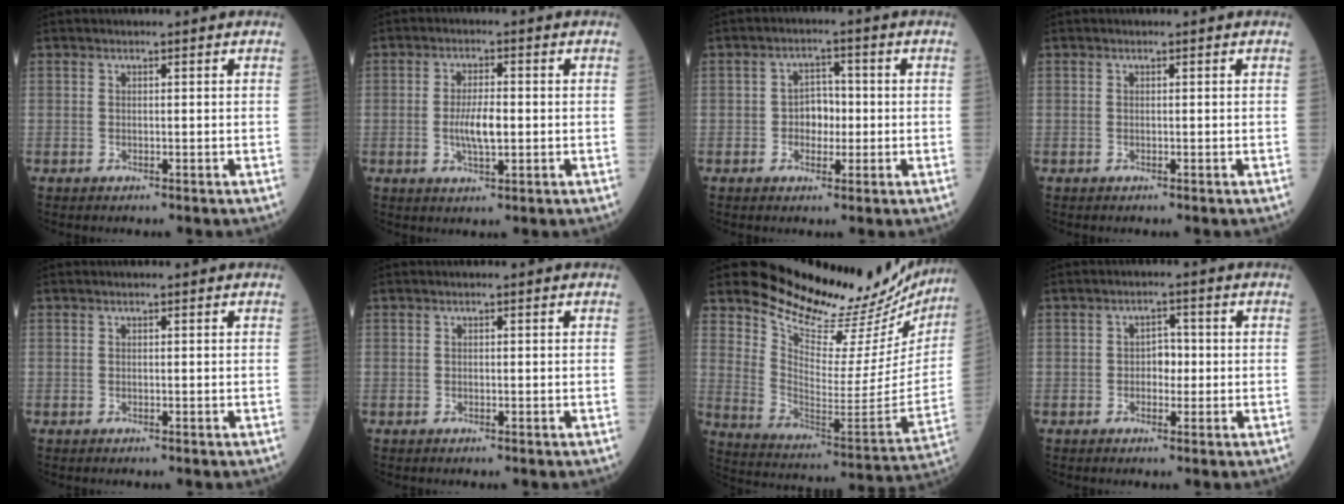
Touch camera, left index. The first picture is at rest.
{"total": 4.8, "force": [-1.3, 1.3, 4.4], "torque": [-0.087, -0.007, -0.027]}
{"total": 3.8, "force": [-1.3, 2.7, 2.4], "torque": [-0.031, 0.008, -0.029]}
{"total": 0.0}
{"total": 0.0}
{"total": 0.8, "force": [-0.8, 0.1, -0.2], "torque": [0.007, -0.003, -0.018]}
{"total": 25.7, "force": [23.4, 6.5, 8.4], "torque": [-0.127, -0.101, 0.305]}
{"total": 2.6, "force": [-1.0, 1.7, 1.7], "torque": [-0.015, 0.004, -0.024]}